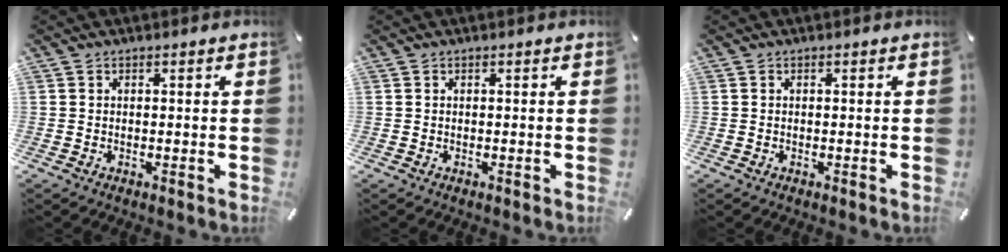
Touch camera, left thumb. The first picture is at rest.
{"total": 0.0}
{"total": 0.0}